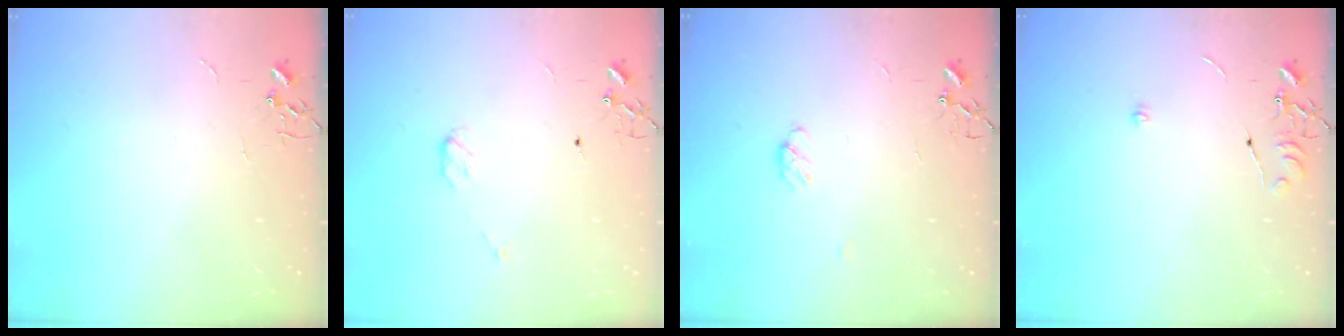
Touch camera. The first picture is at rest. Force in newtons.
{"total": 3.9, "press": 3.9, "slide": 0.3}
{"total": 4.3, "press": 4.3, "slide": 0.6}
{"total": 6.4, "press": 6.4, "slide": 0.7}